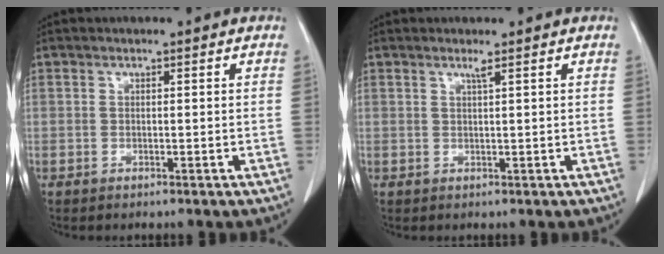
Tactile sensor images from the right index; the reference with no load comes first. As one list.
[{"total": 0.9, "force": [0.6, -0.3, 0.7], "torque": [-0.022, -0.006, 0.015]}]